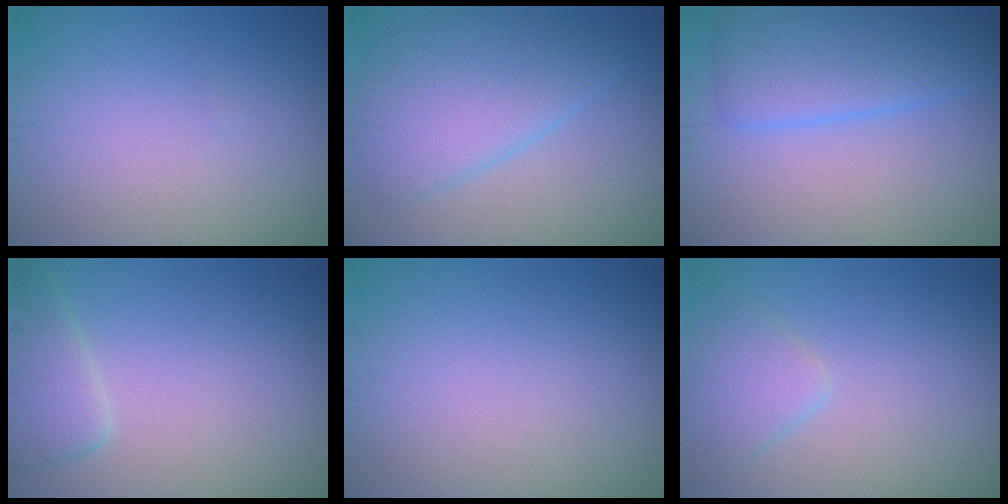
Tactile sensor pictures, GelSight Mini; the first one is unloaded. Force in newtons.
{"total": 5.4, "press": 5.4, "slide": 0.3}
{"total": 5.0, "press": 5.0, "slide": 0.3}
{"total": 2.9, "press": 2.9, "slide": 0.3}
{"total": 0.0}
{"total": 2.3, "press": 2.3, "slide": 0.1}